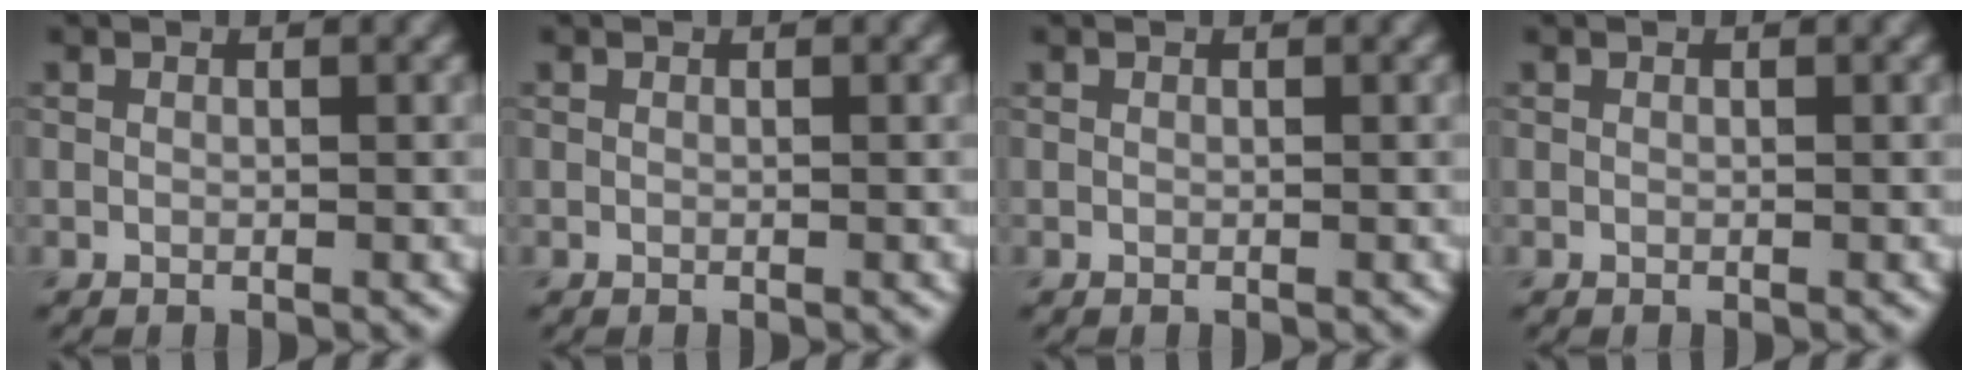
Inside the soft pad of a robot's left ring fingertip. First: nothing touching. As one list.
[{"total": 0.0}, {"total": 0.0}, {"total": 0.0}]